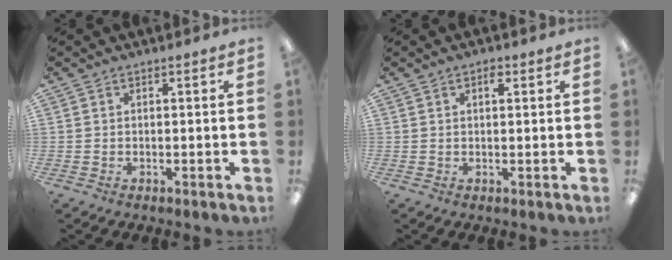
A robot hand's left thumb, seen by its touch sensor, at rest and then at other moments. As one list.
[{"total": 2.0, "force": [1.1, 1.0, 1.3], "torque": [-0.012, -0.002, 0.015]}]